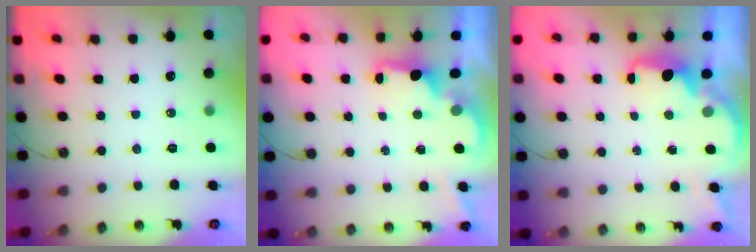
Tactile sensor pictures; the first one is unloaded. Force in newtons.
{"total": 2.1, "press": 1.9, "slide": 0.8}
{"total": 2.4, "press": 2.3, "slide": 0.8}